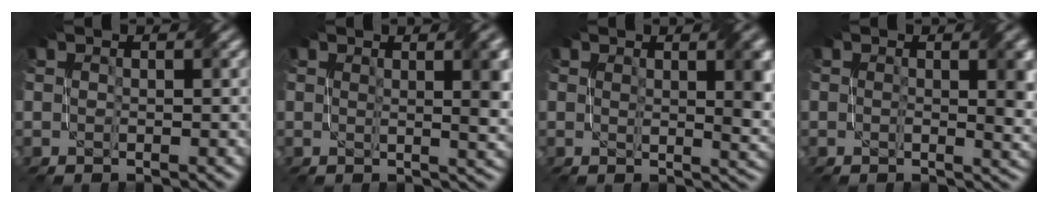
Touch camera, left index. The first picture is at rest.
{"total": 4.5, "force": [1.3, 1.2, 4.1], "torque": [-0.041, 0.003, 0.018]}
{"total": 4.2, "force": [1.4, 1.1, 3.8], "torque": [-0.047, -0.001, 0.025]}
{"total": 3.5, "force": [0.6, 1.1, 3.2], "torque": [-0.040, 0.000, 0.008]}